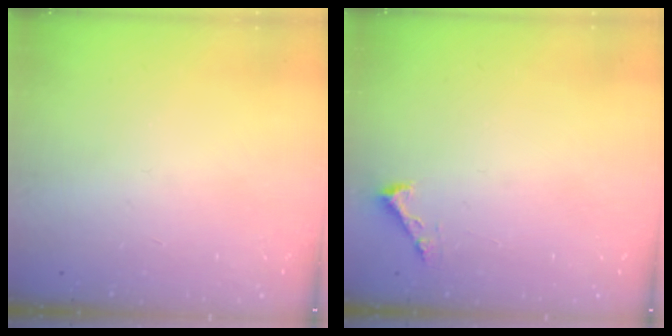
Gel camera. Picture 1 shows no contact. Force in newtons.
{"total": 2.3, "press": 2.3, "slide": 0.3}